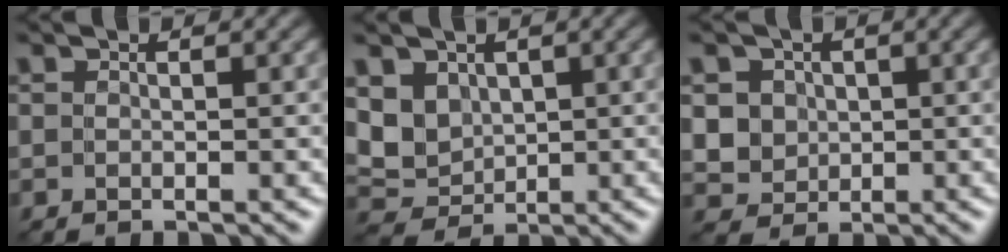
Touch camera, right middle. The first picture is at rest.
{"total": 3.3, "force": [1.2, 2.7, 1.3], "torque": [-0.034, -0.004, 0.023]}
{"total": 3.9, "force": [1.1, 3.5, 1.2], "torque": [-0.018, 0.012, 0.020]}